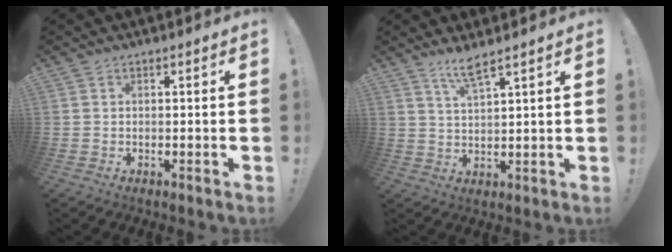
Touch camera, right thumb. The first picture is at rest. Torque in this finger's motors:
{"motor_torque": [0.01, 0.01, 0.44, 0.34, 0.00]}